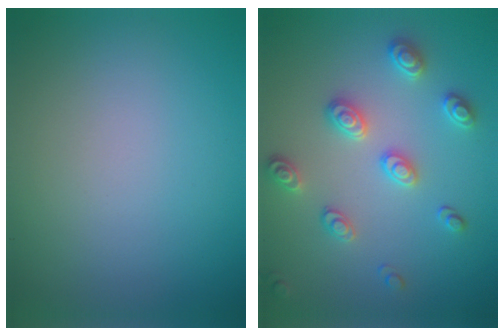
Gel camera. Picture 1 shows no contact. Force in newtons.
{"total": 3.0, "press": 2.9, "slide": 0.6}